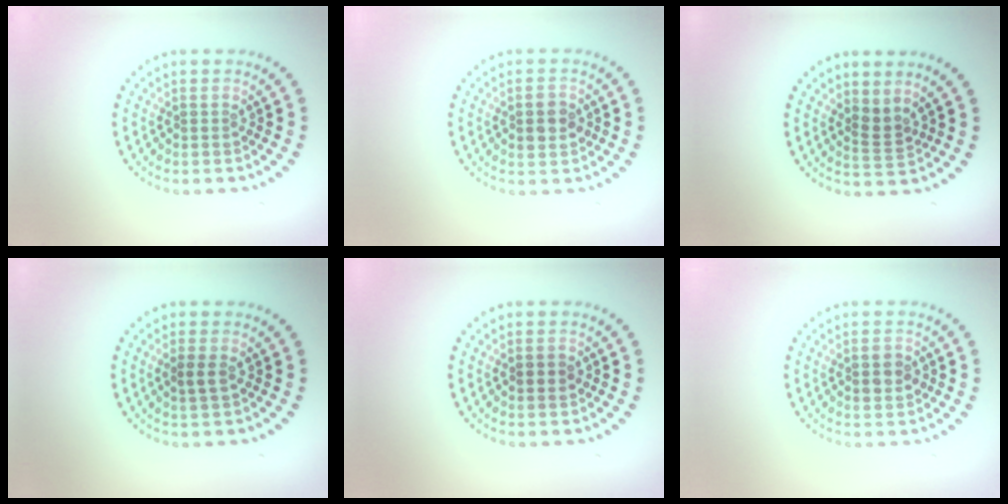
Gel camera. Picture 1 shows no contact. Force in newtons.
{"total": 2.7, "press": 2.7, "slide": 0.1}
{"total": 1.8, "press": 1.3, "slide": 1.3}
{"total": 1.5, "press": 1.4, "slide": 0.4}
{"total": 1.8, "press": 1.8, "slide": 0.1}
{"total": 2.1, "press": 2.1, "slide": 0.1}